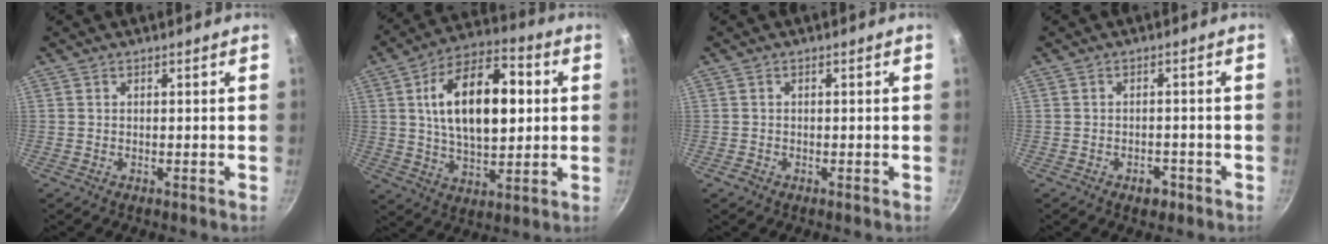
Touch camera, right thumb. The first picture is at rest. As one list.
[{"total": 19.3, "force": [3.3, 10.2, 16.0], "torque": [-0.242, 0.008, 0.051]}, {"total": 0.9, "force": [-0.5, 0.7, 0.2], "torque": [-0.002, 0.001, -0.011]}, {"total": 2.6, "force": [-1.6, 1.6, 1.4], "torque": [-0.012, 0.009, -0.020]}]